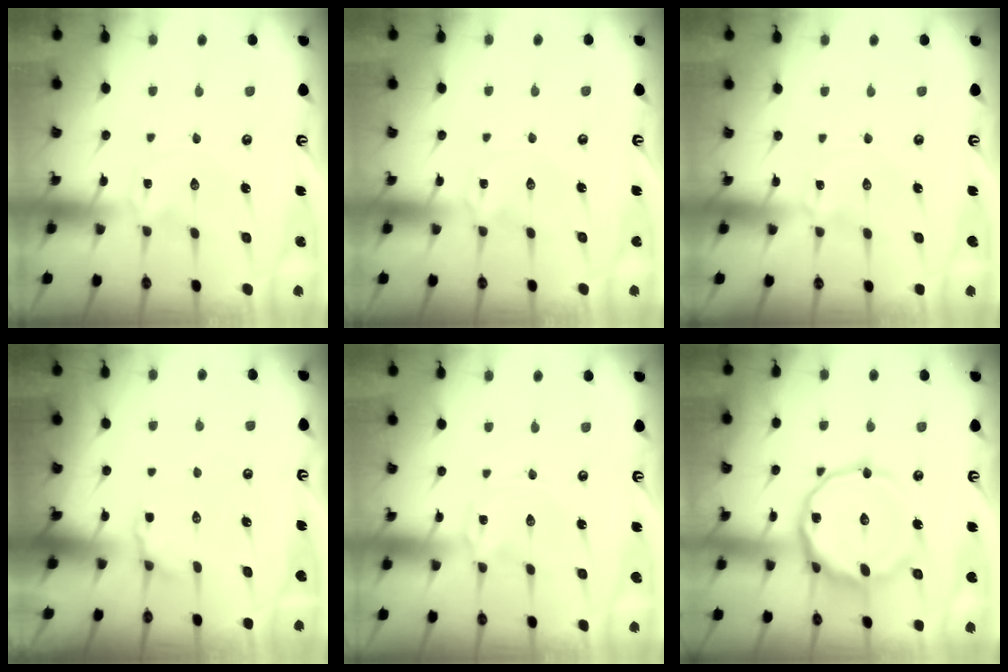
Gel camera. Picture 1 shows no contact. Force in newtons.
{"total": 0.0}
{"total": 0.0}
{"total": 3.6, "press": 3.3, "slide": 1.4}
{"total": 0.0}
{"total": 16.3, "press": 16.2, "slide": 1.0}